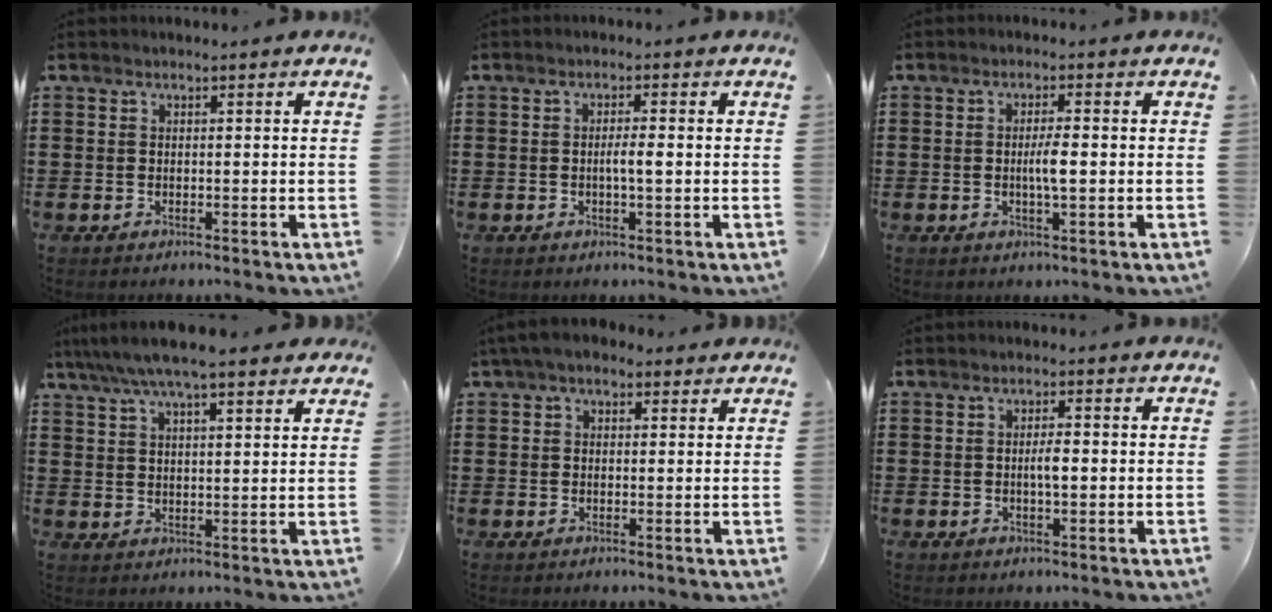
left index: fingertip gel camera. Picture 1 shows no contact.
{"total": 2.4, "force": [-0.3, 0.3, 2.3], "torque": [-0.042, -0.001, -0.006]}
{"total": 3.3, "force": [-0.3, 0.5, 3.2], "torque": [-0.058, -0.001, -0.007]}
{"total": 6.4, "force": [5.2, 0.9, 3.7], "torque": [-0.085, -0.007, 0.092]}
{"total": 3.5, "force": [2.4, 1.7, 1.8], "torque": [-0.044, 0.006, 0.044]}
{"total": 2.6, "force": [-0.1, 0.7, 2.5], "torque": [-0.047, 0.001, -0.004]}